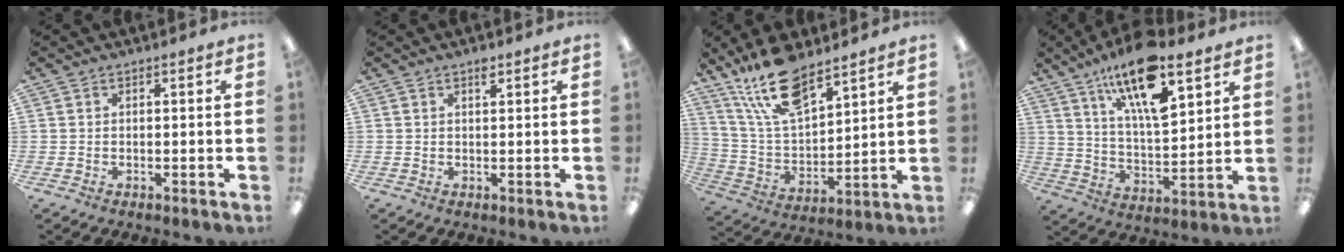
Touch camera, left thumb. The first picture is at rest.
{"total": 1.5, "force": [1.1, 0.4, 1.0], "torque": [-0.014, -0.003, 0.017]}
{"total": 17.1, "force": [12.8, 6.6, 9.3], "torque": [-0.193, -0.057, 0.230]}
{"total": 19.0, "force": [11.9, 6.4, 13.3], "torque": [-0.227, -0.058, 0.198]}